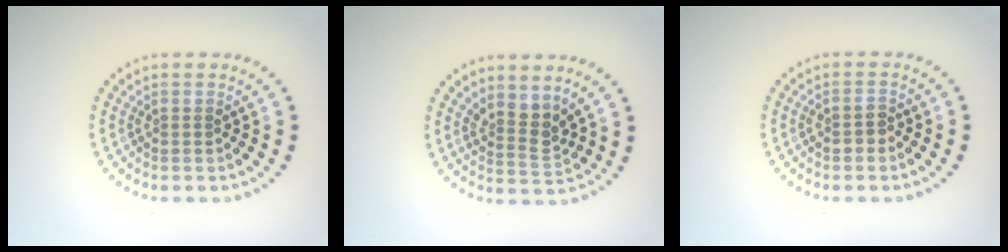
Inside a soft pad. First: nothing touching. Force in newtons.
{"total": 2.5, "press": 1.9, "slide": 1.6}
{"total": 1.4, "press": 1.3, "slide": 0.5}